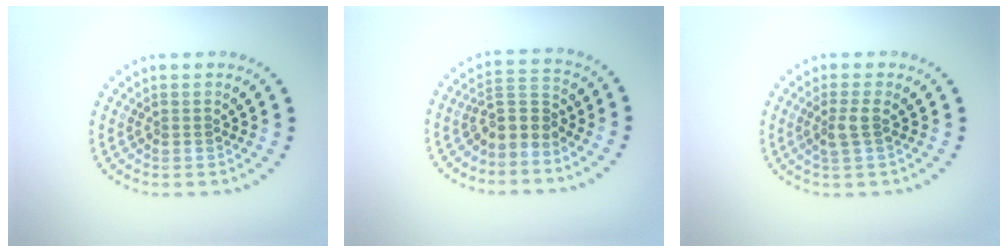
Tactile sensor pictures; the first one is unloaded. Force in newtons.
{"total": 3.0, "press": 2.4, "slide": 1.7}
{"total": 1.7, "press": 1.4, "slide": 1.0}